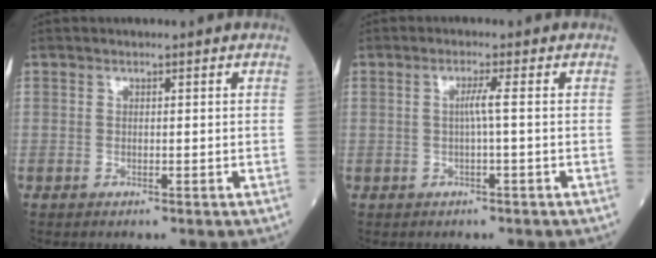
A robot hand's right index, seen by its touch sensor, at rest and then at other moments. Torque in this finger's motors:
{"motor_torque": [0.33, 0.06, 0.18, 0.03]}